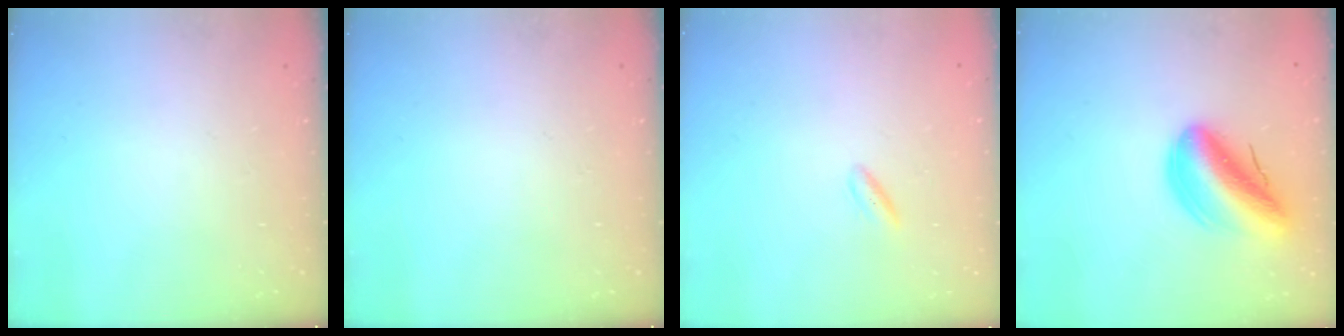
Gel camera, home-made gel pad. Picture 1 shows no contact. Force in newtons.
{"total": 0.0}
{"total": 2.3, "press": 2.1, "slide": 1.0}
{"total": 15.6, "press": 15.3, "slide": 3.3}